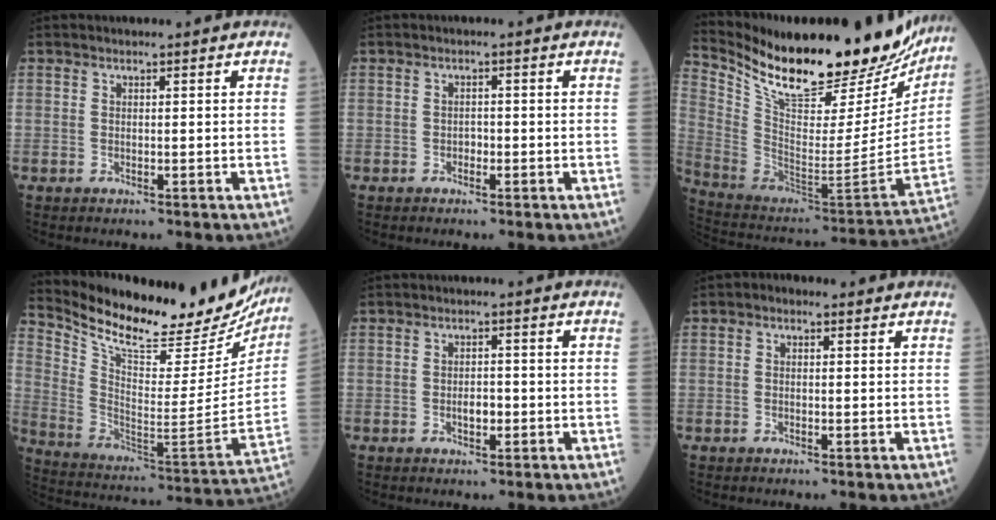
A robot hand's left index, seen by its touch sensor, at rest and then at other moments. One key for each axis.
{"total": 0.9, "fx": -0.6, "fy": 0.5, "fz": 0.4, "tx": -0.003, "ty": 0.000, "tz": -0.014}
{"total": 30.4, "fx": 25.0, "fy": 8.3, "fz": 15.1, "tx": -0.264, "ty": -0.057, "tz": 0.369}
{"total": 28.3, "fx": 24.7, "fy": 7.1, "fz": 11.8, "tx": -0.209, "ty": -0.063, "tz": 0.346}
{"total": 2.0, "fx": -0.8, "fy": 1.0, "fz": 1.6, "tx": -0.024, "ty": 0.000, "tz": -0.013}
{"total": 1.3, "fx": 0.5, "fy": 1.0, "fz": 0.7, "tx": -0.013, "ty": 0.010, "tz": 0.002}